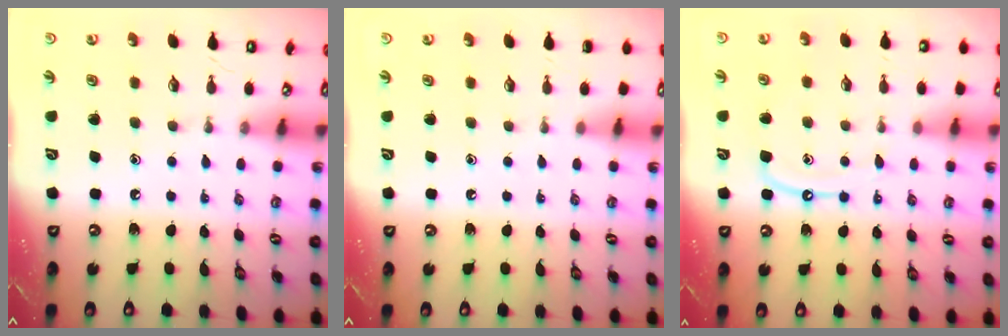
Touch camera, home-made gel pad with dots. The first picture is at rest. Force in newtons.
{"total": 0.0}
{"total": 9.1, "press": 9.1, "slide": 0.9}